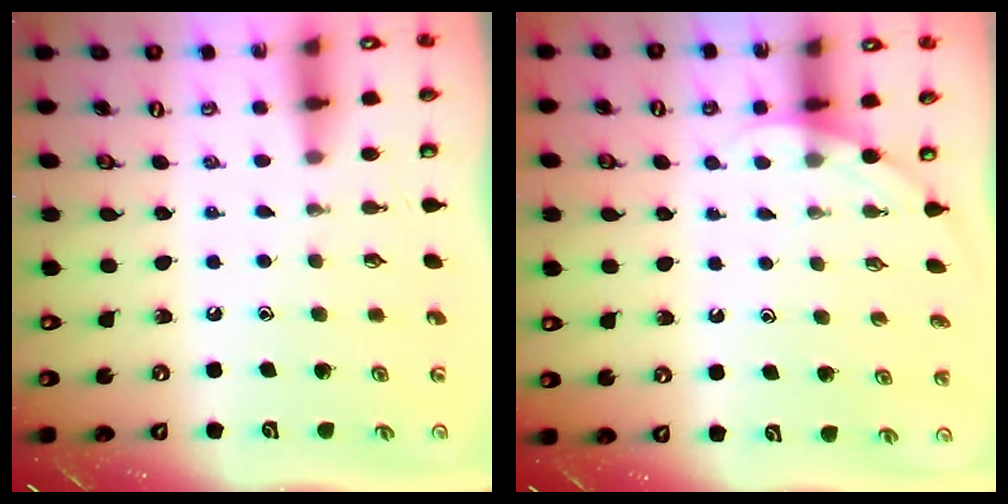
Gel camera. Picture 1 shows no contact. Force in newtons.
{"total": 2.5, "press": 2.5, "slide": 0.2}